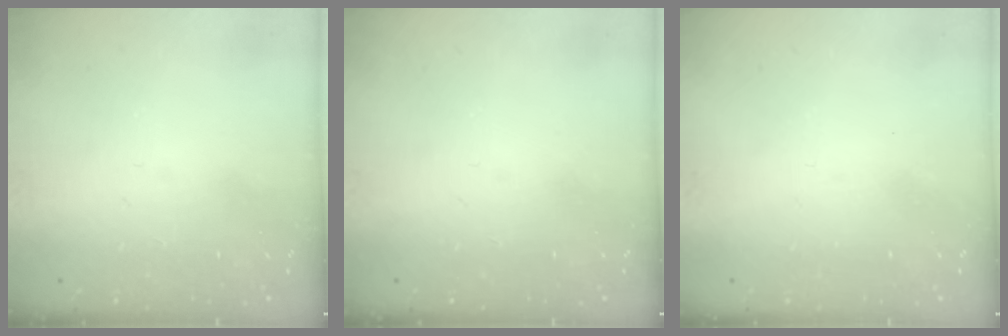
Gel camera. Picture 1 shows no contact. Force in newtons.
{"total": 0.0}
{"total": 0.9, "press": 0.8, "slide": 0.3}